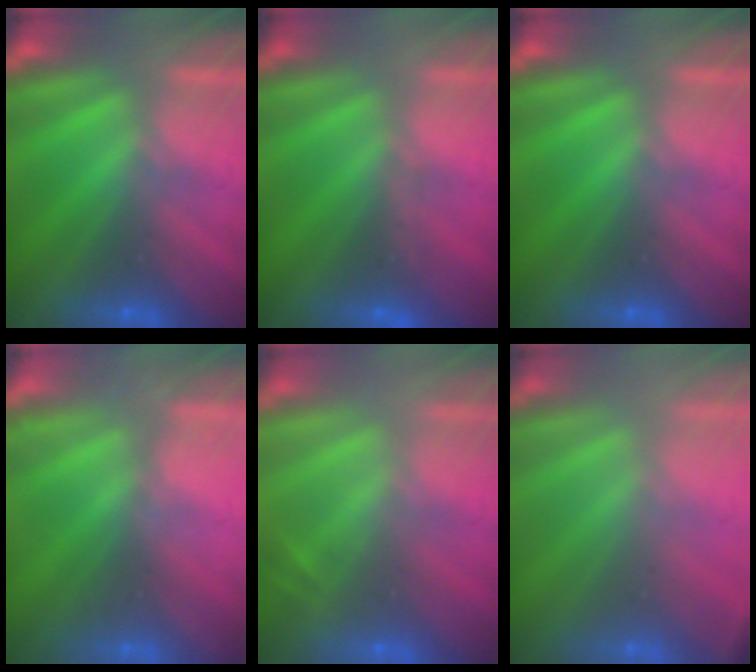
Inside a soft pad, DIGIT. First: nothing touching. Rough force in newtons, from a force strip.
{"total": 3.0}
{"total": 0.0}
{"total": 2.3}
{"total": 2.0}
{"total": 2.4}